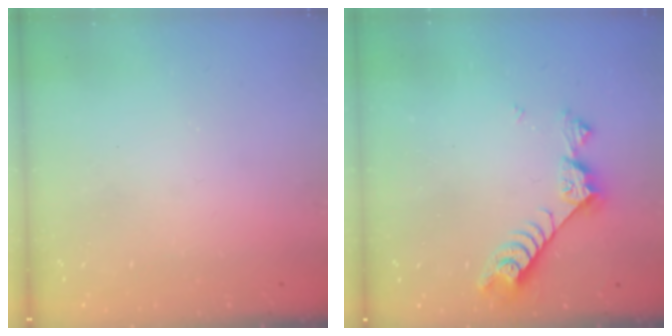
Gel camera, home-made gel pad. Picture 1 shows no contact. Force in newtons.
{"total": 8.5, "press": 8.4, "slide": 1.4}